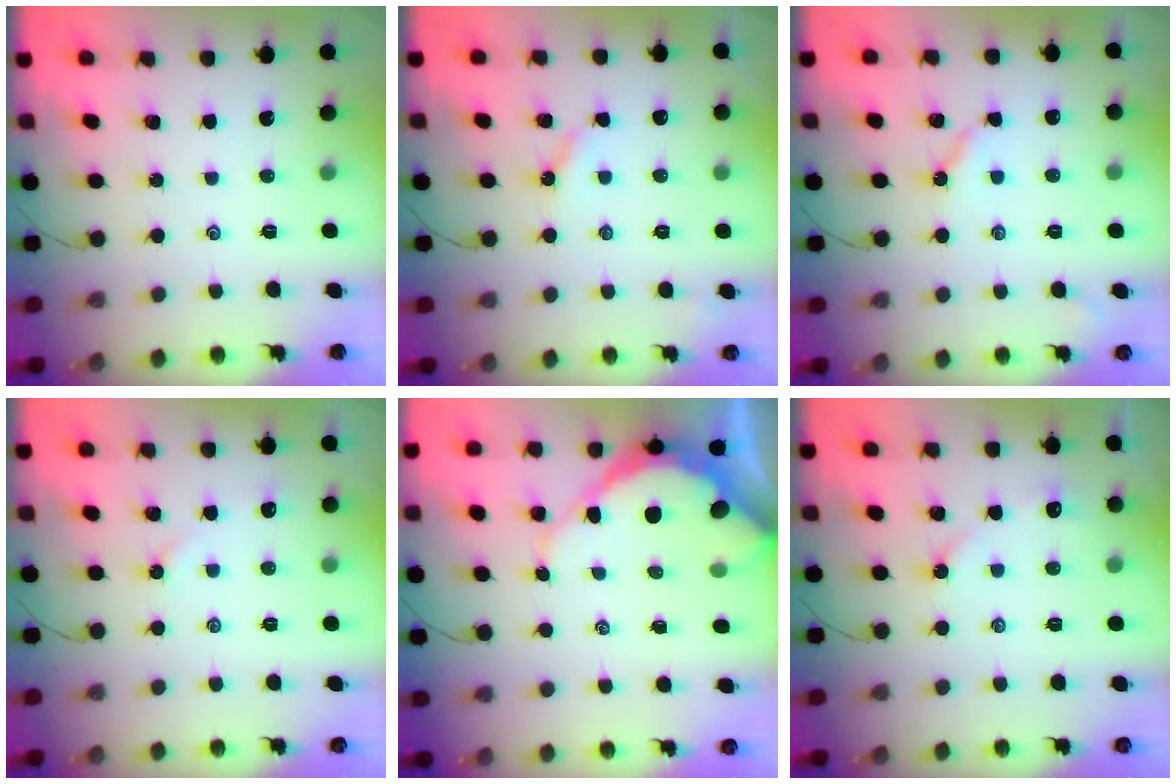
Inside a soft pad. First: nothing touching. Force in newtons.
{"total": 4.7, "press": 4.7, "slide": 0.4}
{"total": 3.8, "press": 3.8, "slide": 0.1}
{"total": 3.6, "press": 3.6, "slide": 0.6}
{"total": 9.8, "press": 9.8, "slide": 0.9}
{"total": 2.9, "press": 2.9, "slide": 0.5}